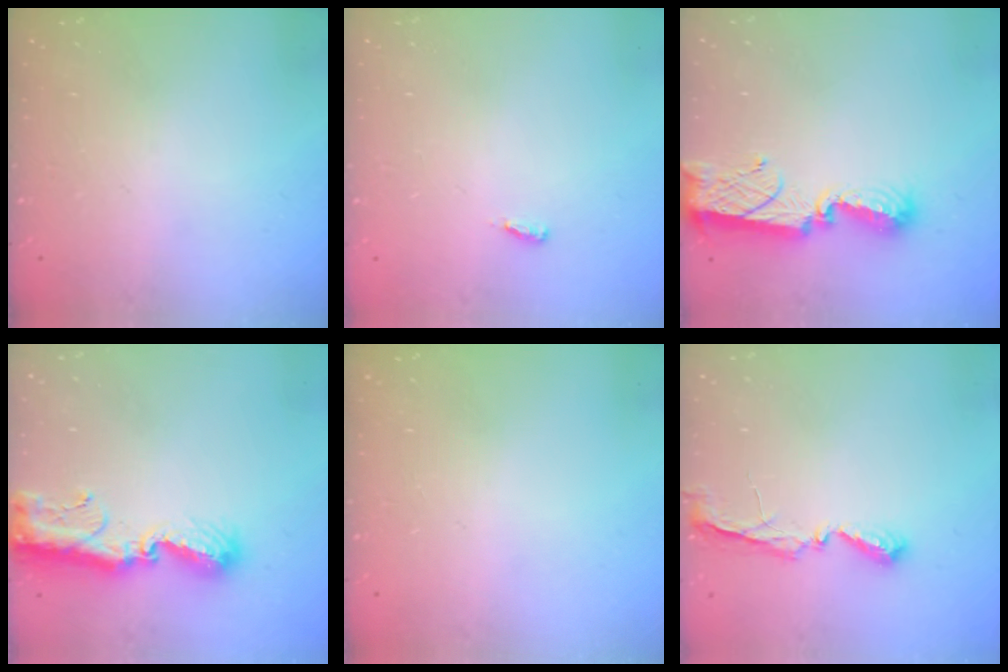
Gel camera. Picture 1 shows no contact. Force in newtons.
{"total": 2.6, "press": 2.4, "slide": 1.0}
{"total": 9.8, "press": 9.8, "slide": 0.5}
{"total": 9.7, "press": 9.6, "slide": 0.9}
{"total": 0.0}
{"total": 5.8, "press": 5.8, "slide": 0.3}